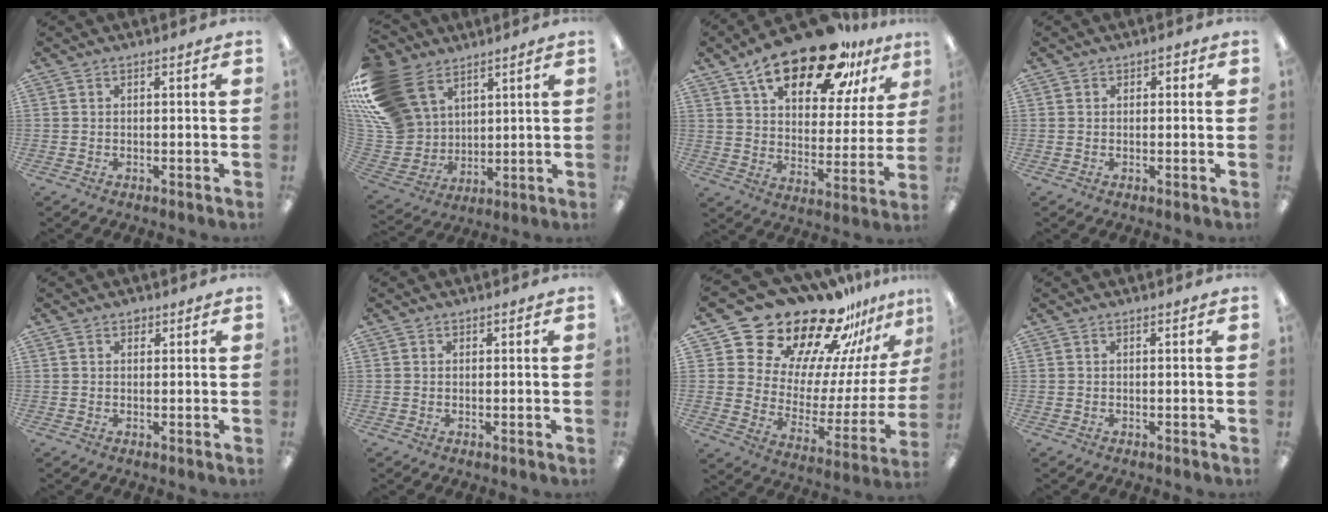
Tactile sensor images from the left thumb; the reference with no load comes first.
{"total": 20.3, "force": [10.6, 14.4, 9.7], "torque": [-0.230, -0.046, 0.207]}
{"total": 23.8, "force": [15.4, 10.2, 15.0], "torque": [-0.239, -0.078, 0.256]}
{"total": 1.5, "force": [0.3, 1.4, 0.6], "torque": [-0.011, 0.006, 0.004]}
{"total": 1.8, "force": [0.9, 1.4, 0.7], "torque": [-0.008, 0.000, 0.015]}
{"total": 0.7, "force": [0.3, 0.6, 0.1], "torque": [-0.001, 0.003, 0.005]}
{"total": 25.3, "force": [21.2, 10.8, 8.5], "torque": [-0.136, -0.175, 0.379]}
{"total": 0.0}